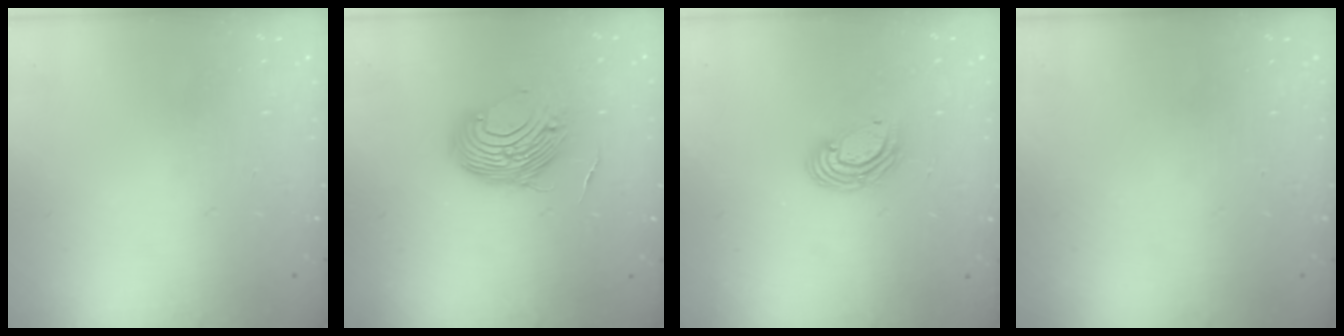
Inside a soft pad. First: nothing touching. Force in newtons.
{"total": 13.4, "press": 13.4, "slide": 0.8}
{"total": 6.0, "press": 6.0, "slide": 0.4}
{"total": 0.0}